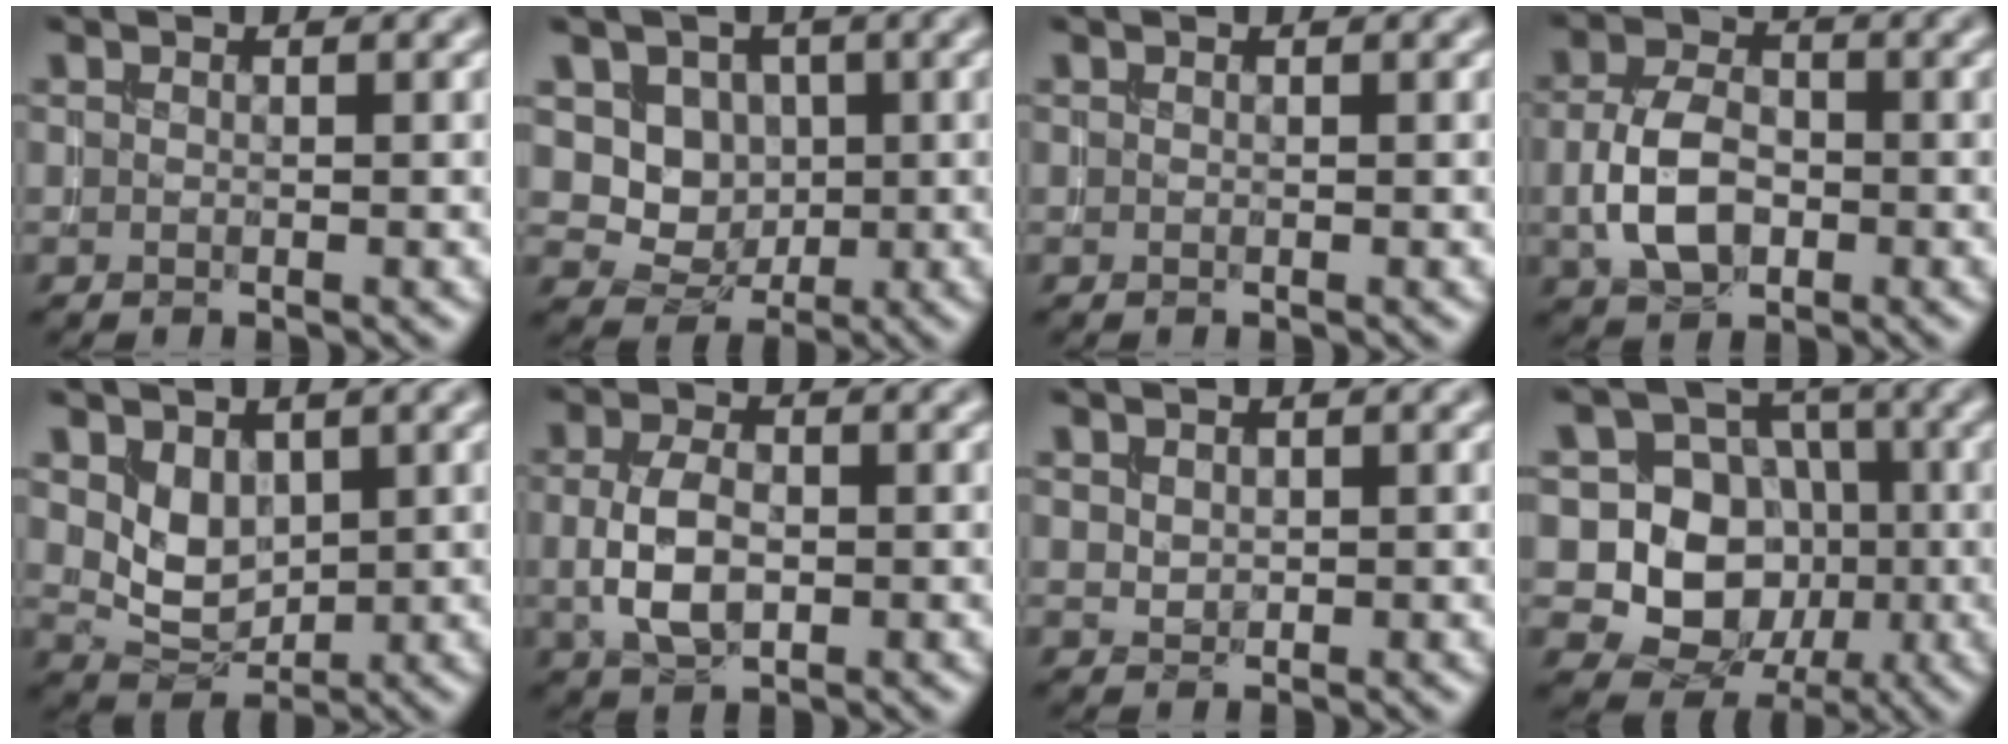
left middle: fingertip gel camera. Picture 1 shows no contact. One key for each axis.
{"total": 4.9, "fx": 1.4, "fy": 4.2, "fz": 2.1, "tx": -0.040, "ty": -0.011, "tz": 0.030}
{"total": 0.0}
{"total": 5.3, "fx": -1.0, "fy": 3.6, "fz": 3.8, "tx": -0.079, "ty": -0.001, "tz": -0.023}
{"total": 3.3, "fx": 1.1, "fy": 2.3, "fz": 2.0, "tx": -0.039, "ty": -0.011, "tz": 0.028}
{"total": 4.4, "fx": -0.3, "fy": 2.8, "fz": 3.4, "tx": -0.074, "ty": -0.002, "tz": -0.006}
{"total": 0.8, "fx": 0.5, "fy": 0.6, "fz": 0.2, "tx": -0.005, "ty": -0.002, "tz": 0.014}
{"total": 9.6, "fx": -0.9, "fy": 8.7, "fz": 4.0, "tx": -0.066, "ty": 0.011, "tz": -0.043}